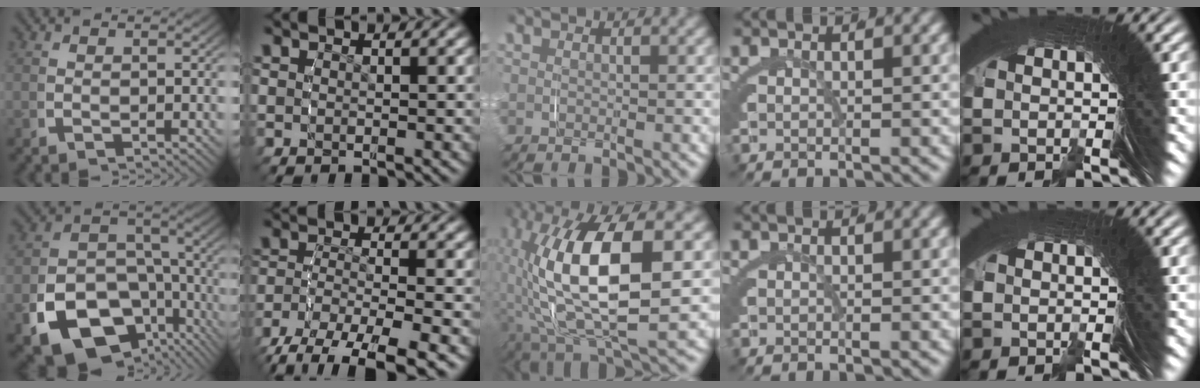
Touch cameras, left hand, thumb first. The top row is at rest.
{"thumb": {"total": 15.1, "force": [-6.1, 10.6, 8.9], "torque": [-0.169, -0.064, -0.080]}, "index": {"total": 8.9, "force": [-6.1, 3.6, 5.4], "torque": [-0.094, -0.033, -0.072]}, "middle": {"total": 14.0, "force": [0.4, 6.3, 12.5], "torque": [-0.260, -0.013, 0.021]}}